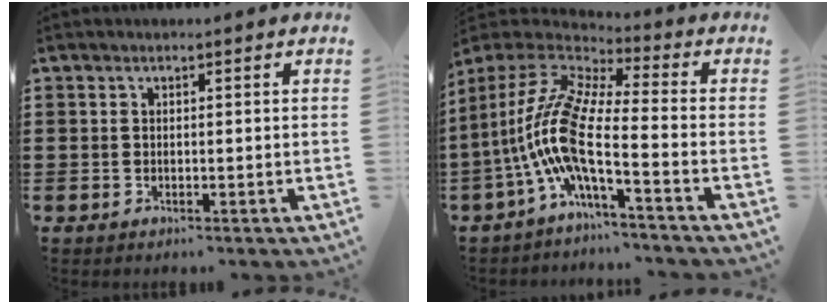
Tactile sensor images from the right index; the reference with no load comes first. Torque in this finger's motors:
{"motor_torque": [2.14, 0.00, 1.05, 0.21]}